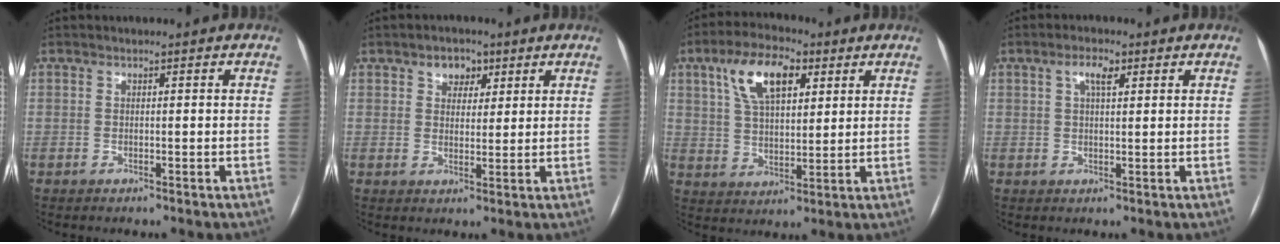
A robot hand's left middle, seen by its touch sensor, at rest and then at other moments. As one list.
[{"total": 3.9, "force": [2.1, 2.8, 1.7], "torque": [-0.021, 0.008, 0.033]}, {"total": 10.7, "force": [5.0, 4.8, 8.3], "torque": [-0.159, 0.024, 0.094]}, {"total": 3.1, "force": [1.4, 1.1, 2.5], "torque": [-0.050, 0.007, 0.025]}]